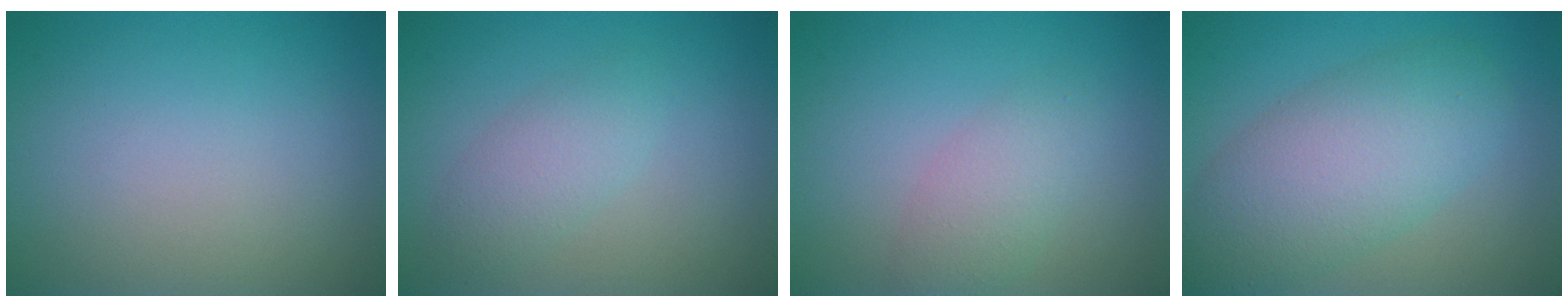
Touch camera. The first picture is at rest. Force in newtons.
{"total": 2.5, "press": 2.5, "slide": 0.0}
{"total": 2.7, "press": 2.7, "slide": 0.1}
{"total": 7.1, "press": 7.1, "slide": 0.2}